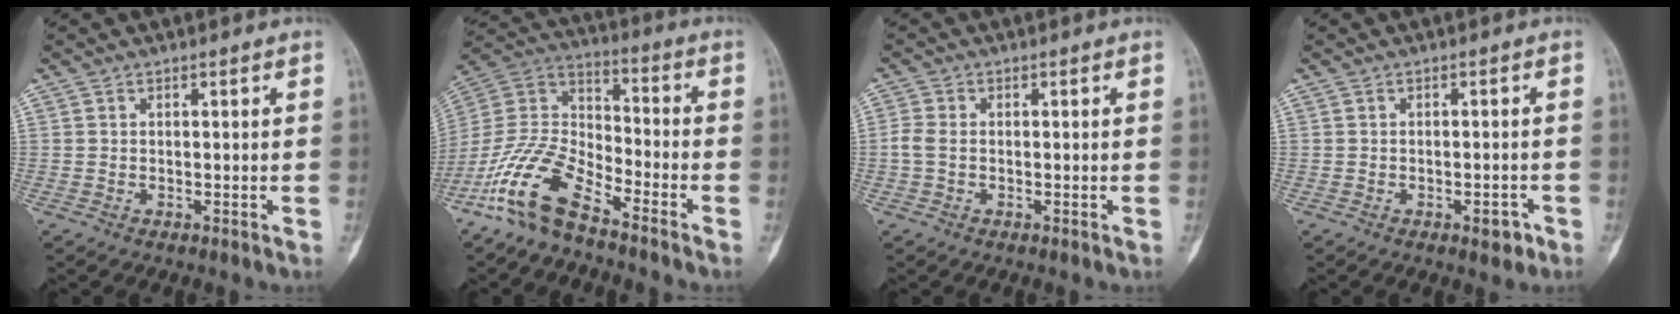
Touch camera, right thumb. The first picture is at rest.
{"total": 14.3, "force": [-10.0, 5.3, 8.7], "torque": [-0.176, 0.070, -0.202]}
{"total": 2.6, "force": [-0.3, 1.7, 2.0], "torque": [-0.052, 0.001, -0.009]}
{"total": 2.8, "force": [-1.5, 1.3, 2.0], "torque": [-0.020, 0.011, -0.016]}